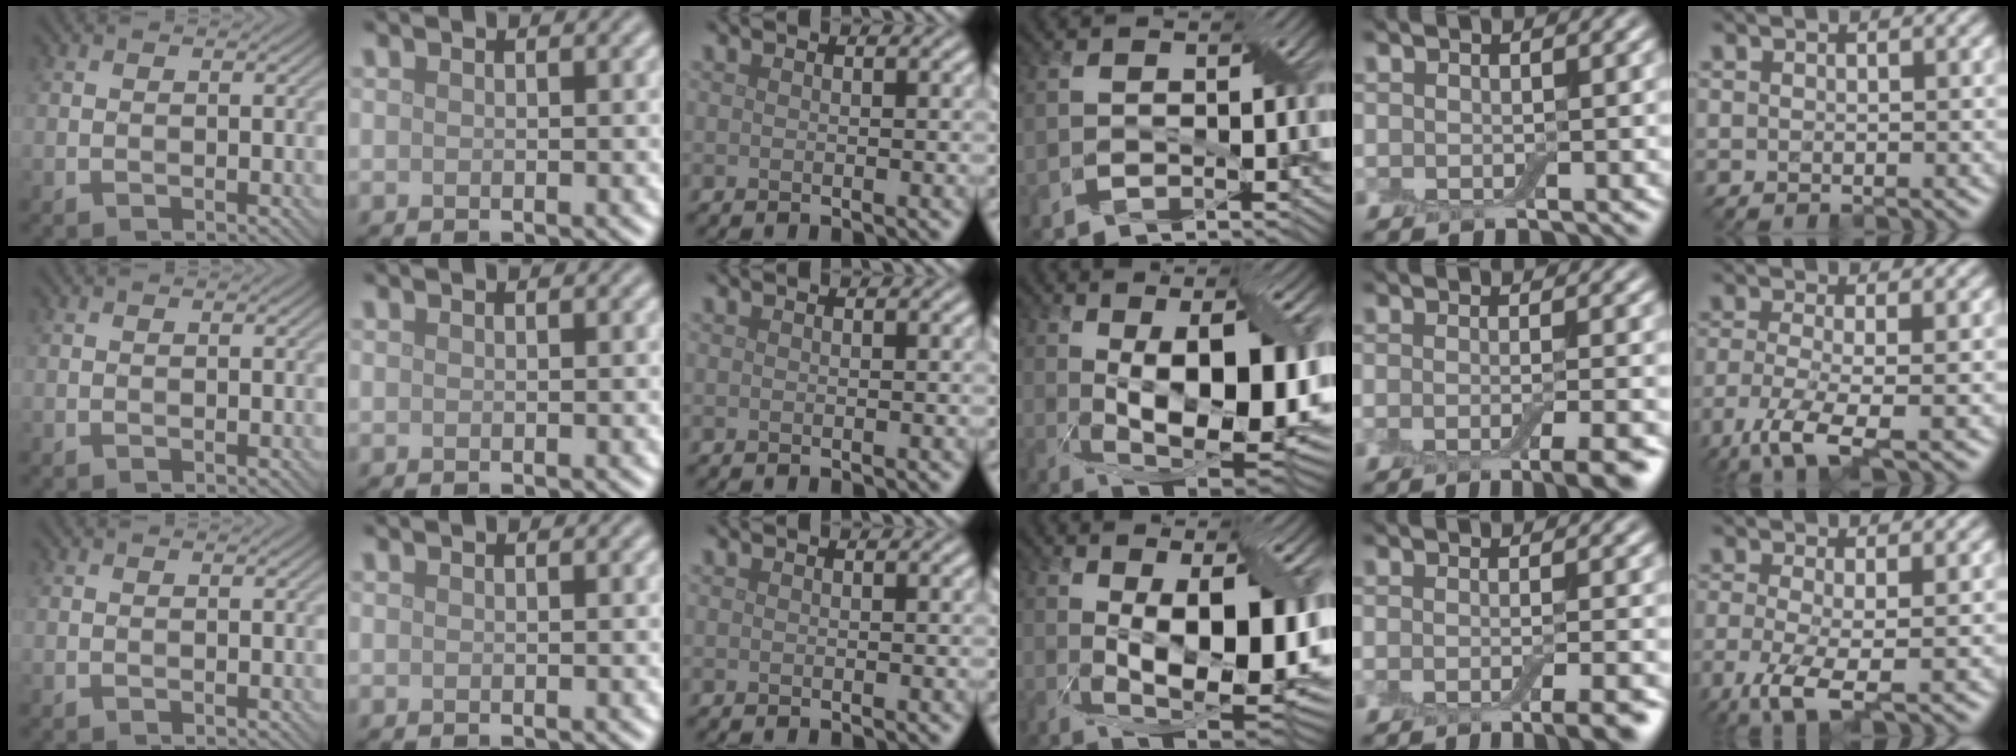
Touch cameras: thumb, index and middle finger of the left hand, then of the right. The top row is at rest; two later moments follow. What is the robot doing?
{"motion": "insert", "object": "drawer"}